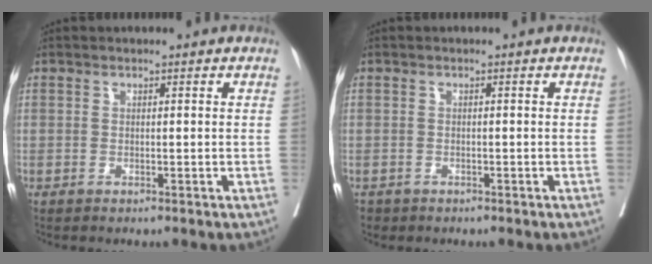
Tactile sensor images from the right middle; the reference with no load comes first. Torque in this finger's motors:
{"motor_torque": [0.25, -0.25, -0.01, 0.01]}